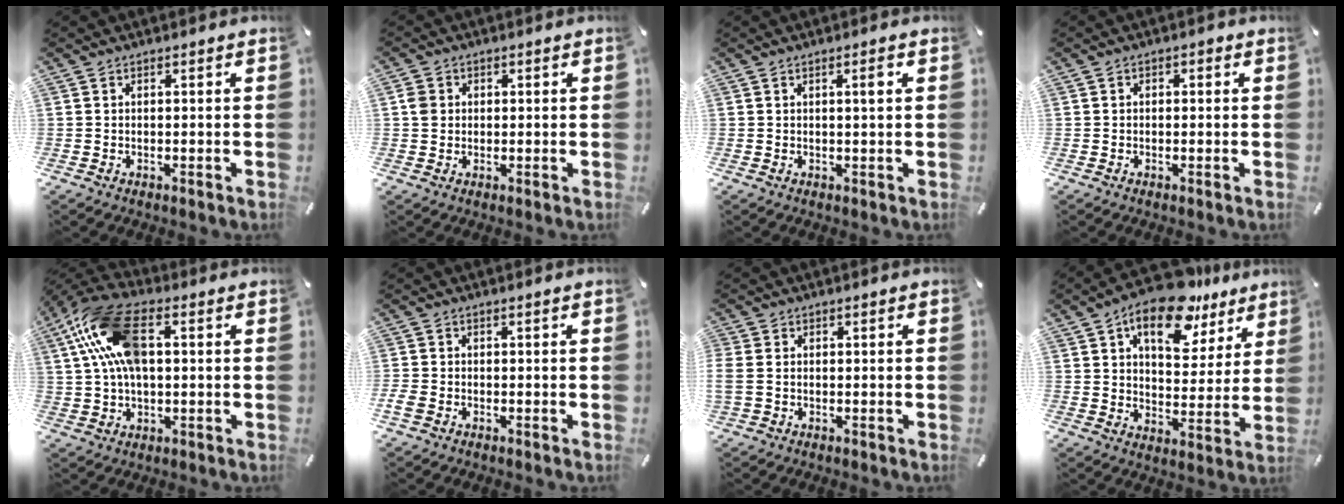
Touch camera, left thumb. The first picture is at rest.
{"total": 2.8, "force": [0.4, 2.7, 0.8], "torque": [-0.011, 0.001, 0.005]}
{"total": 2.2, "force": [0.7, 0.3, 2.1], "torque": [-0.033, 0.000, 0.007]}
{"total": 0.9, "force": [-0.2, 0.8, 0.4], "torque": [-0.008, 0.005, -0.006]}
{"total": 14.9, "force": [3.7, 8.9, 11.3], "torque": [-0.240, 0.016, 0.070]}
{"total": 2.1, "force": [-1.1, 1.5, 1.0], "torque": [-0.021, 0.001, -0.022]}
{"total": 2.4, "force": [-0.3, 1.9, 1.4], "torque": [-0.033, 0.002, -0.008]}
{"total": 15.7, "force": [10.3, 8.3, 8.4], "torque": [-0.114, -0.066, 0.174]}